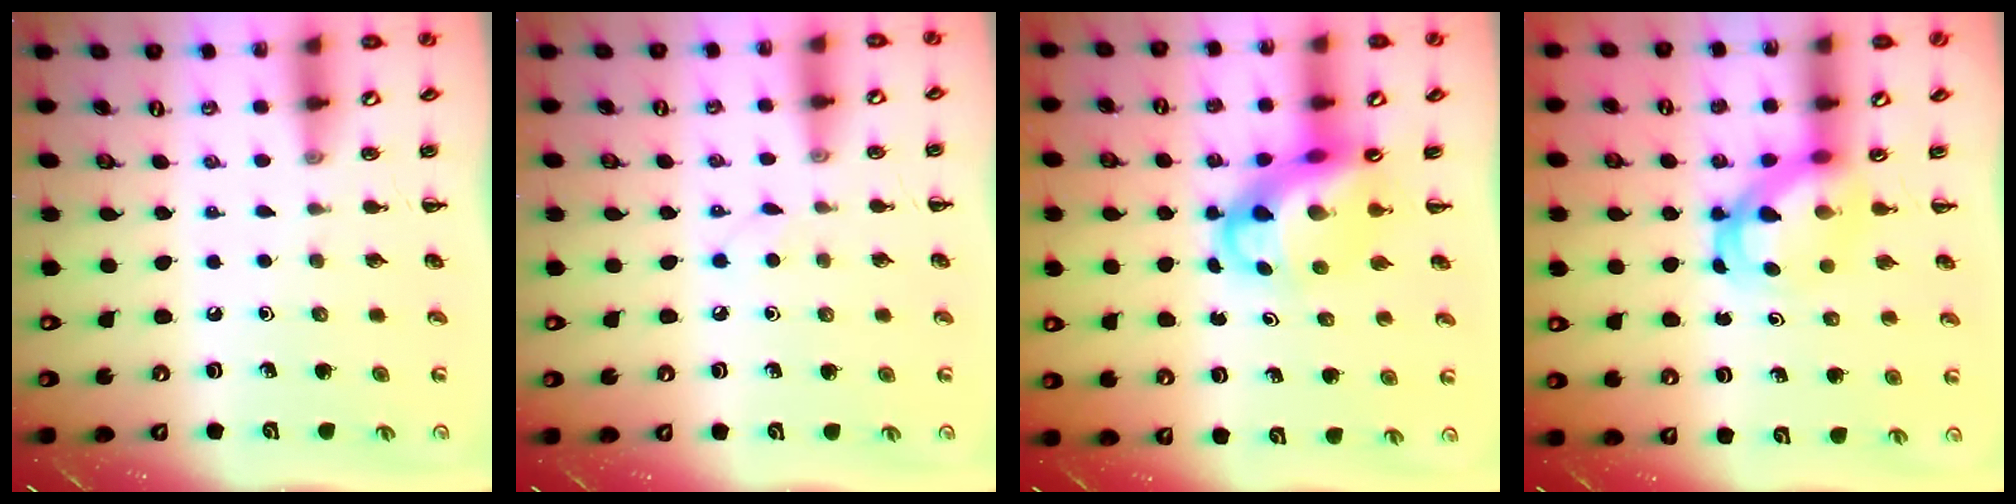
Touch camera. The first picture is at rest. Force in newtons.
{"total": 2.7, "press": 2.6, "slide": 0.9}
{"total": 7.3, "press": 6.9, "slide": 2.3}
{"total": 4.9, "press": 4.7, "slide": 1.2}